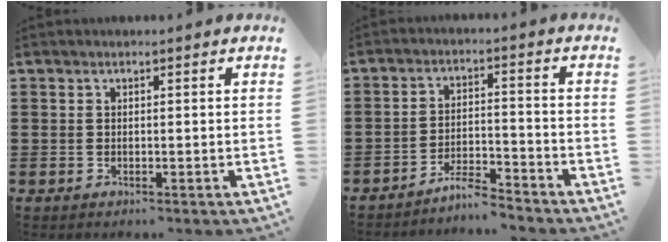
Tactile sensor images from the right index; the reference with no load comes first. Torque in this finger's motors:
{"motor_torque": [0.08, 0.18, 0.04, -0.01]}